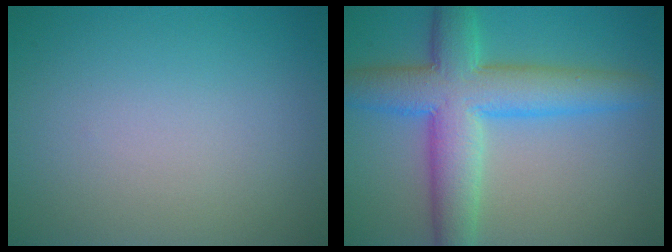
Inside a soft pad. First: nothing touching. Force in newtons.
{"total": 8.0, "press": 8.0, "slide": 0.3}